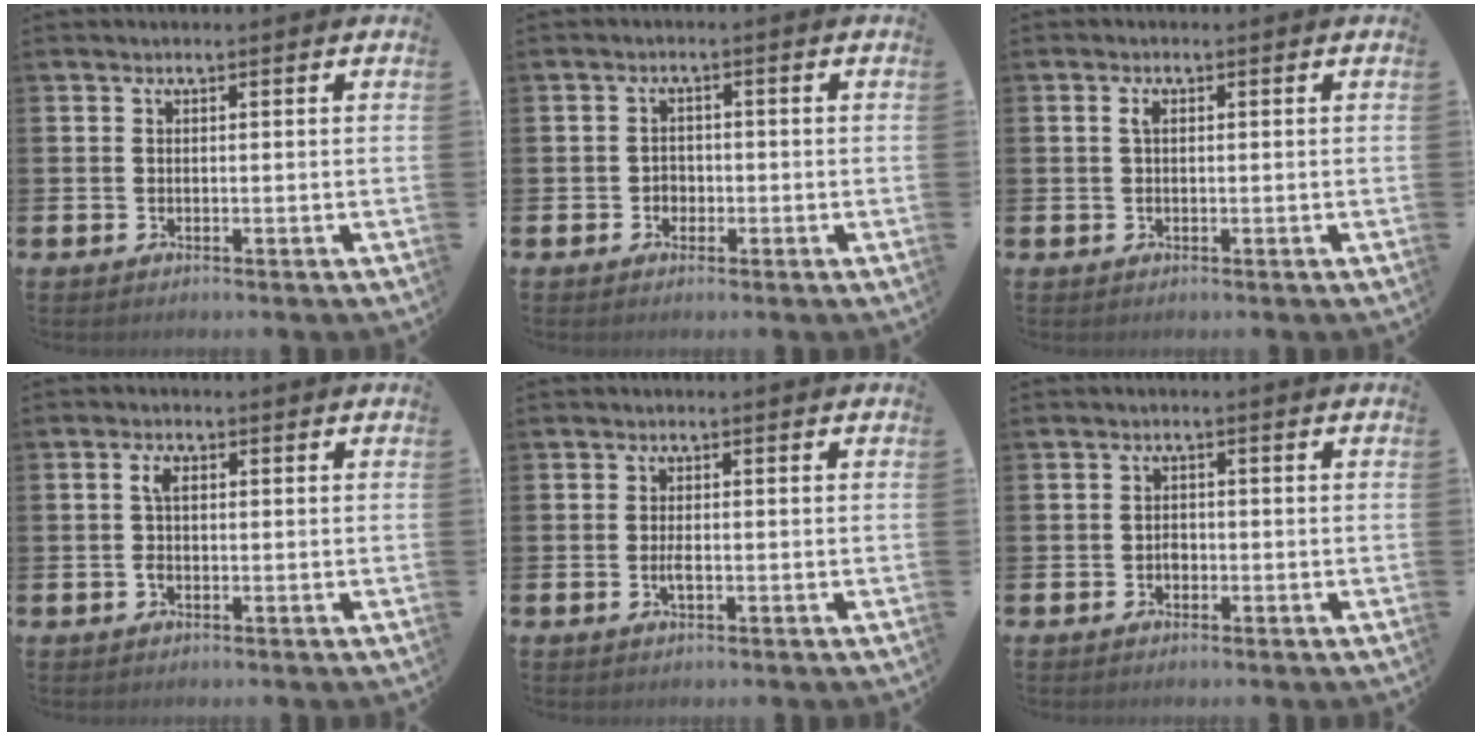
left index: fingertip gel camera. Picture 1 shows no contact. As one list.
[{"total": 1.9, "force": [-0.9, 1.6, 0.3], "torque": [-0.001, 0.000, -0.024]}, {"total": 1.2, "force": [0.3, 0.8, 0.9], "torque": [-0.017, 0.005, 0.004]}, {"total": 2.5, "force": [0.2, 1.3, 2.1], "torque": [-0.036, 0.005, -0.001]}, {"total": 1.6, "force": [-0.5, 0.6, 1.5], "torque": [-0.026, 0.000, -0.010]}, {"total": 1.3, "force": [-0.7, 1.0, 0.6], "torque": [-0.011, 0.004, -0.014]}]